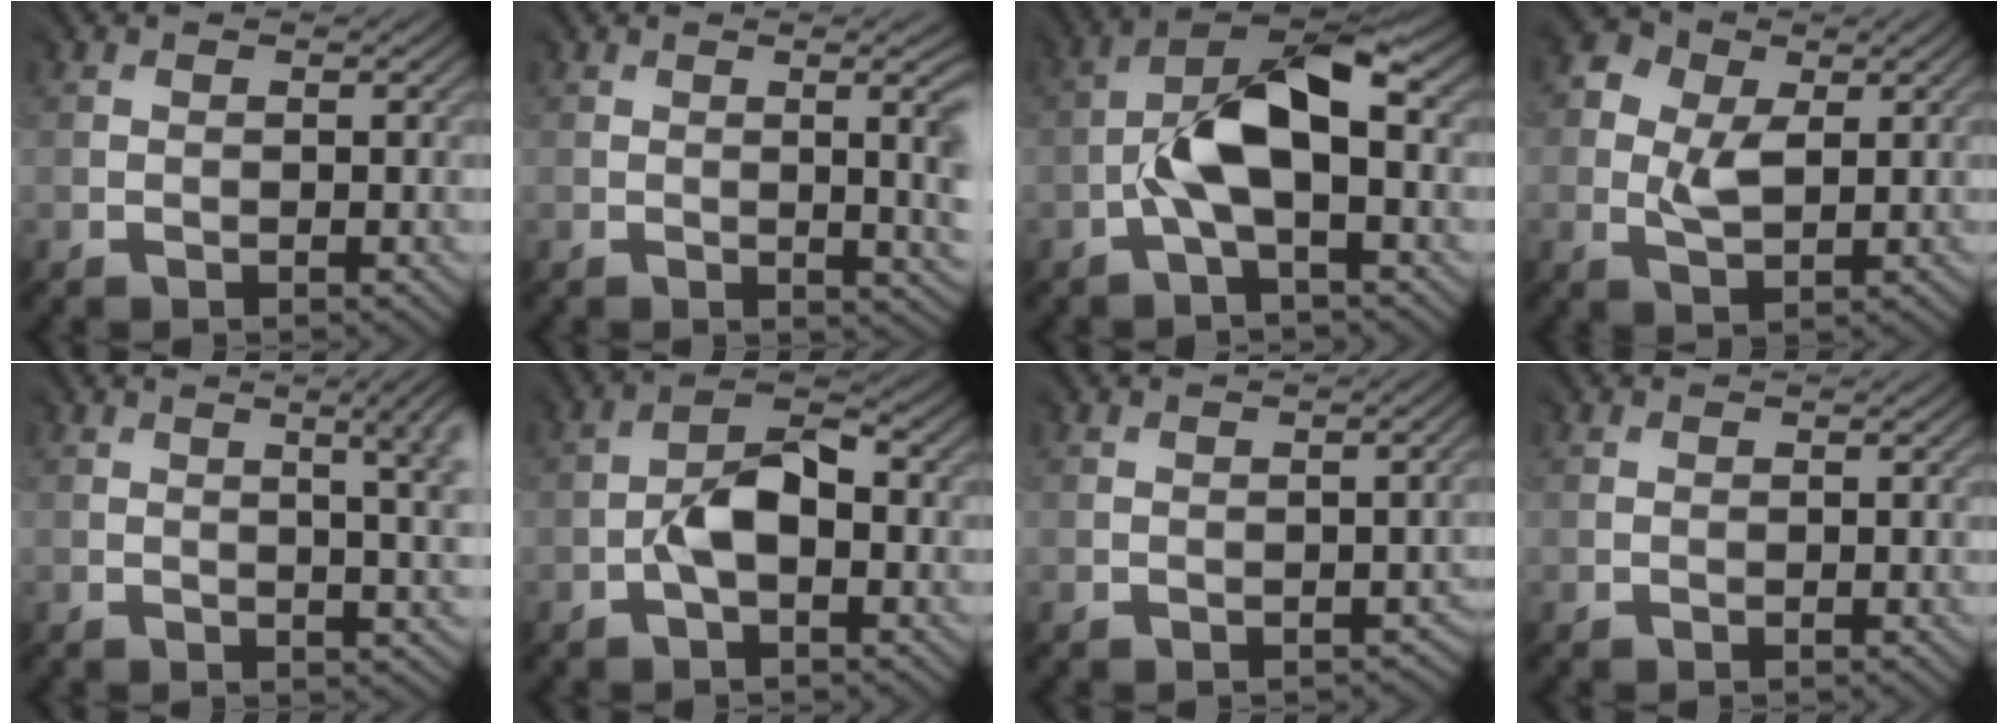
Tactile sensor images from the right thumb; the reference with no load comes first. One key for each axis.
{"total": 7.2, "fx": -0.3, "fy": 3.3, "fz": 6.4, "tx": -0.038, "ty": 0.002, "tz": -0.012}
{"total": 8.3, "fx": -1.2, "fy": 3.4, "fz": 7.4, "tx": -0.146, "ty": 0.021, "tz": -0.024}
{"total": 4.6, "fx": 0.9, "fy": 3.5, "fz": 2.8, "tx": -0.066, "ty": 0.003, "tz": 0.015}
{"total": 6.9, "fx": 0.8, "fy": 2.7, "fz": 6.3, "tx": -0.043, "ty": 0.019, "tz": 0.001}
{"total": 4.5, "fx": -1.2, "fy": 2.5, "fz": 3.6, "tx": -0.065, "ty": 0.014, "tz": -0.026}
{"total": 1.1, "fx": -0.3, "fy": -0.4, "fz": -1.0, "tx": 0.021, "ty": 0.002, "tz": -0.002}
{"total": 0.0}